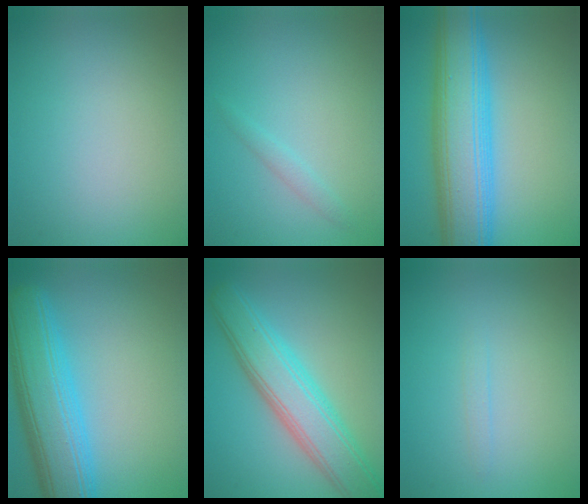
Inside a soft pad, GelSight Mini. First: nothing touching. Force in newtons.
{"total": 1.0, "press": 1.0, "slide": 0.0}
{"total": 10.0, "press": 10.0, "slide": 0.1}
{"total": 8.9, "press": 8.9, "slide": 0.1}
{"total": 7.2, "press": 7.2, "slide": 0.1}
{"total": 0.6, "press": 0.6, "slide": 0.1}